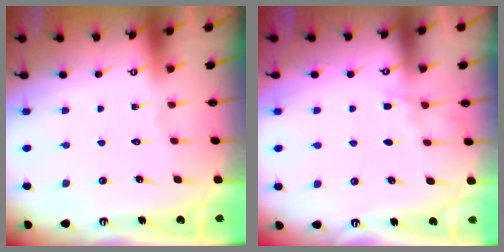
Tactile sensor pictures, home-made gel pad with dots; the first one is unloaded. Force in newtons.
{"total": 4.4, "press": 4.3, "slide": 0.7}